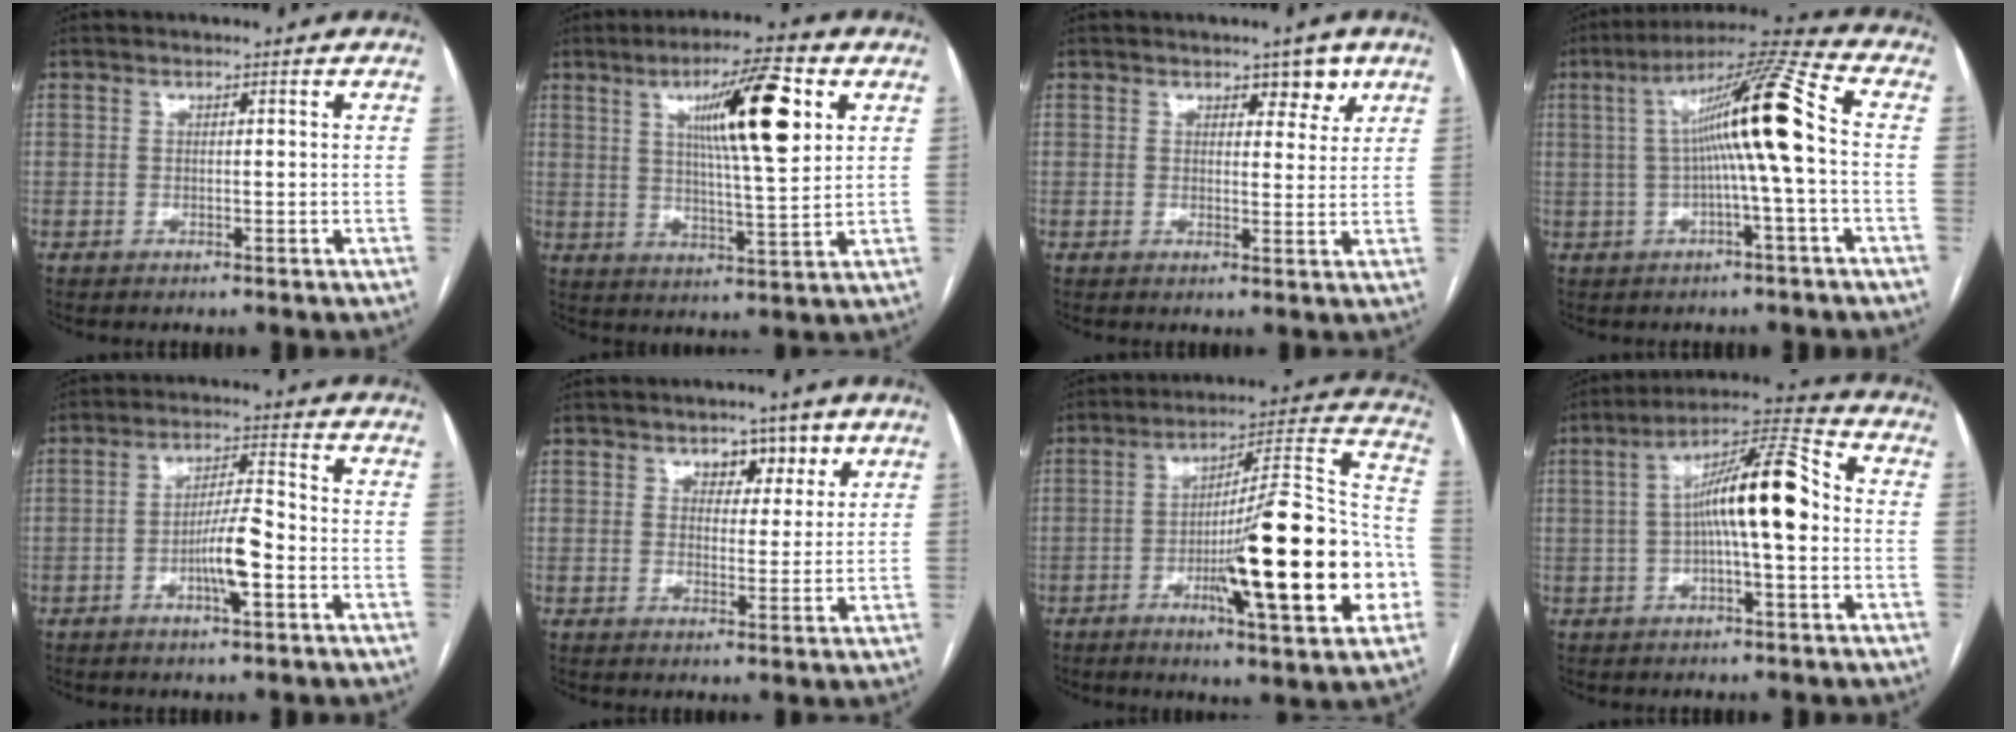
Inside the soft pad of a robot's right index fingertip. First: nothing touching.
{"total": 13.4, "force": [5.0, 1.3, 12.4], "torque": [-0.203, 0.006, 0.079]}
{"total": 3.7, "force": [2.3, 1.9, 2.2], "torque": [-0.019, 0.000, 0.030]}
{"total": 12.9, "force": [0.4, -0.6, 12.9], "torque": [-0.214, 0.028, 0.002]}
{"total": 7.0, "force": [-2.5, 0.9, 6.5], "torque": [-0.125, 0.005, -0.040]}
{"total": 4.8, "force": [2.7, 3.0, 2.5], "torque": [-0.022, 0.008, 0.038]}
{"total": 23.0, "force": [-5.9, 2.5, 22.1], "torque": [-0.304, 0.006, -0.084]}
{"total": 12.4, "force": [-0.1, 1.9, 12.3], "torque": [-0.210, 0.033, -0.006]}